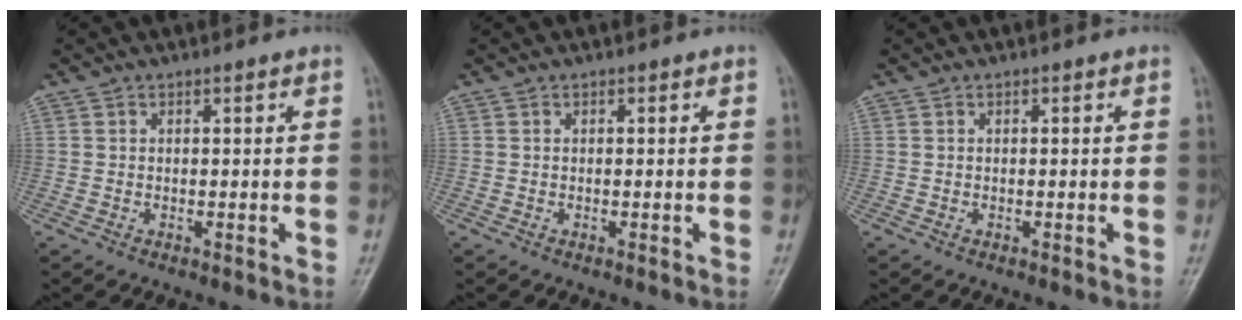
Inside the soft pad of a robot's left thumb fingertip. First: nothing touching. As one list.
[{"total": 0.0}, {"total": 0.0}]